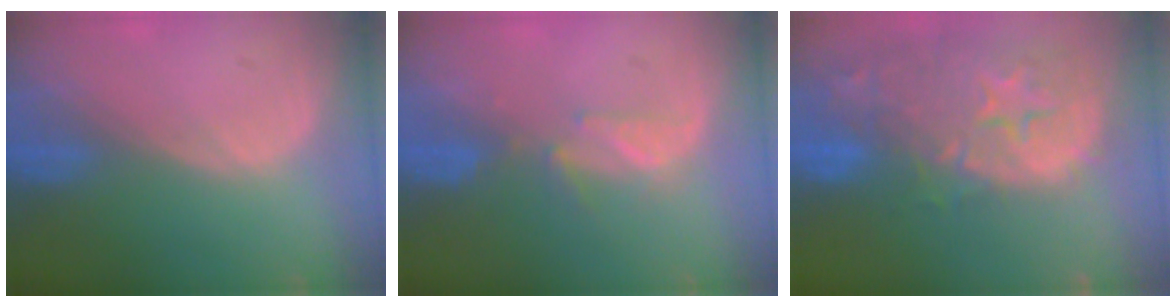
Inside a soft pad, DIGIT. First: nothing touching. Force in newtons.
{"total": 3.0, "press": 2.9, "slide": 0.8}
{"total": 15.3, "press": 12.2, "slide": 9.1}